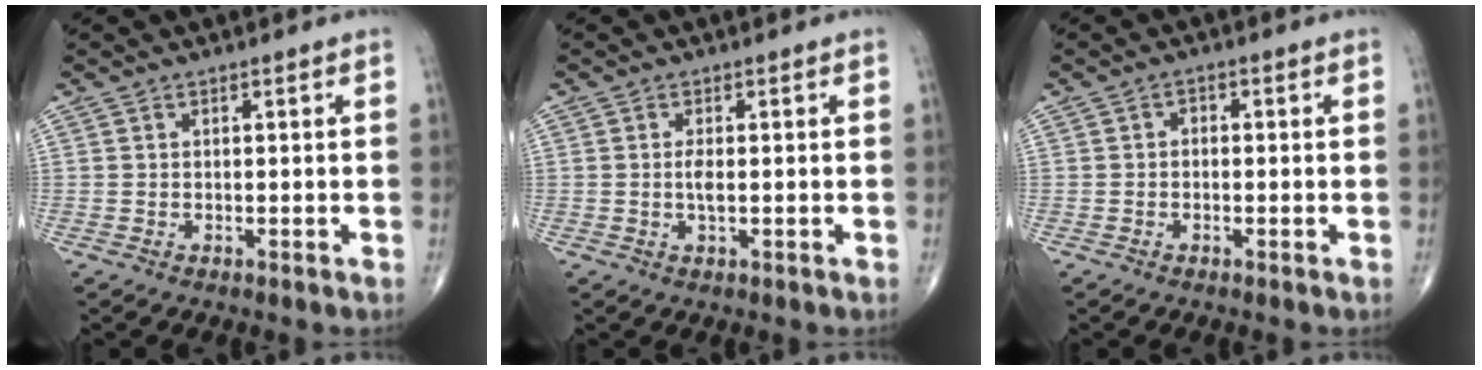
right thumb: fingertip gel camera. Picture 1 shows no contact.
{"total": 2.0, "force": [-0.1, 0.6, 1.9], "torque": [-0.037, -0.003, -0.004]}
{"total": 1.3, "force": [-0.3, 1.0, 0.8], "torque": [0.001, 0.005, -0.011]}